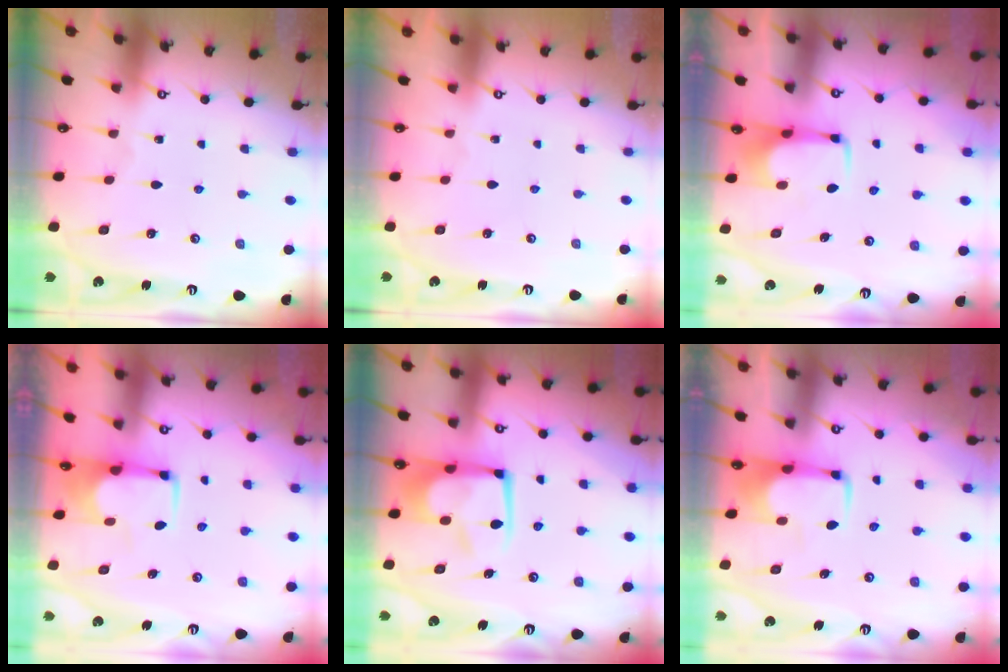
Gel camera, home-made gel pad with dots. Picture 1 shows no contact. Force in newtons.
{"total": 1.5, "press": 1.4, "slide": 0.6}
{"total": 1.6, "press": 1.6, "slide": 0.5}
{"total": 1.8, "press": 1.6, "slide": 0.8}
{"total": 10.5, "press": 10.4, "slide": 1.4}
{"total": 2.0, "press": 1.9, "slide": 0.4}